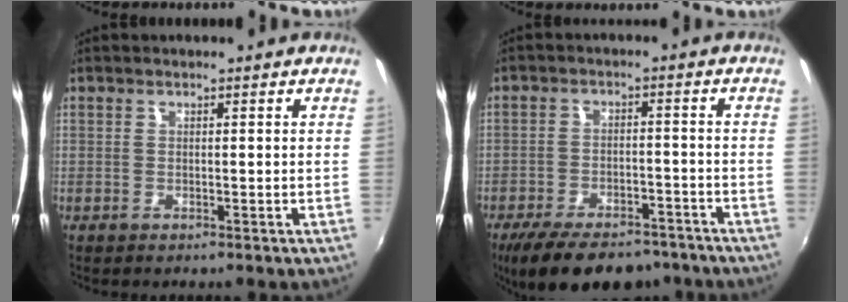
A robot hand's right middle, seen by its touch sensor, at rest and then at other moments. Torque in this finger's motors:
{"motor_torque": [1.11, -1.02, 0.67, 0.21]}